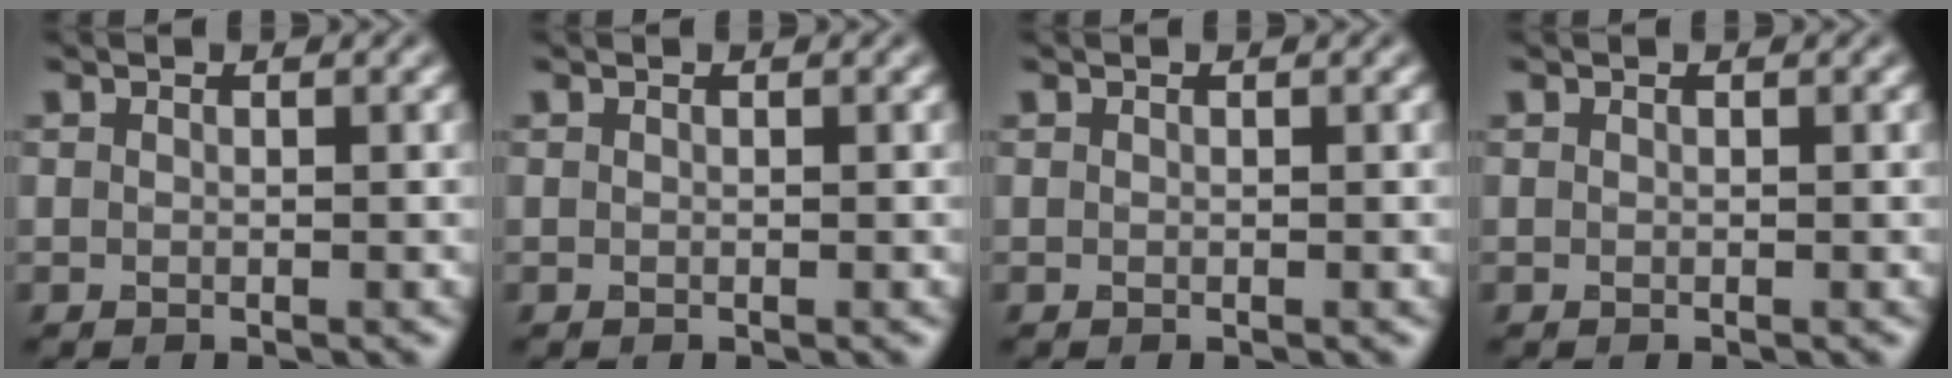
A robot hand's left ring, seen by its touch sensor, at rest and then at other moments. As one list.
[{"total": 0.0}, {"total": 0.0}, {"total": 0.0}]